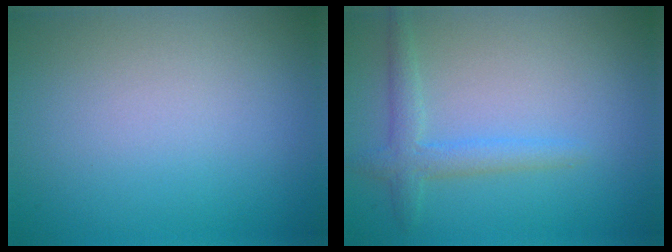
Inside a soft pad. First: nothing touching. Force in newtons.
{"total": 2.4, "press": 2.4, "slide": 0.1}